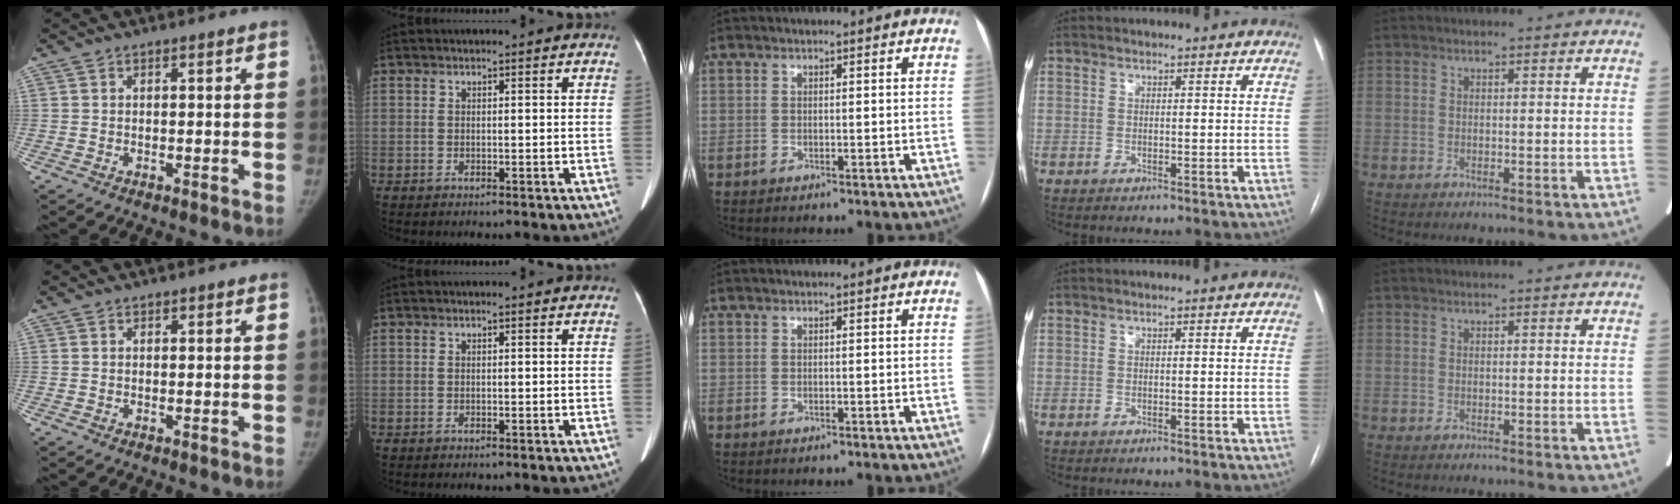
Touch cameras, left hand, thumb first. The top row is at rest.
{}